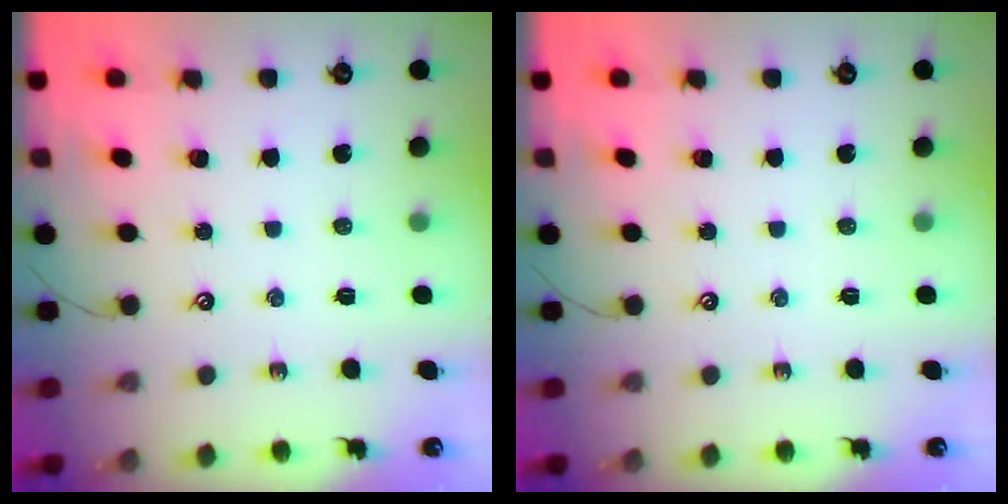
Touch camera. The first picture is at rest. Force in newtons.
{"total": 0.0}